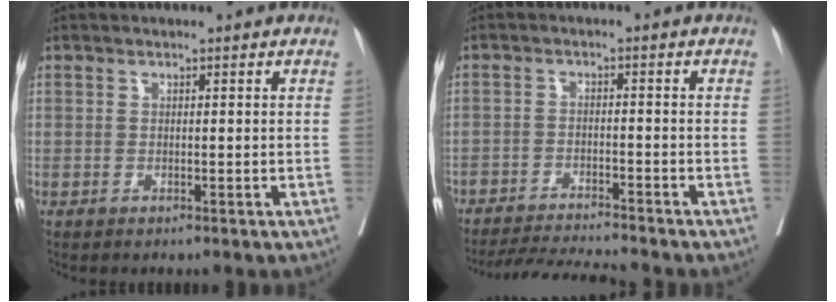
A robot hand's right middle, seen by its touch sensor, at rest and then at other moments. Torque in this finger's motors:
{"motor_torque": [1.07, -1.07, 0.40, 0.14]}